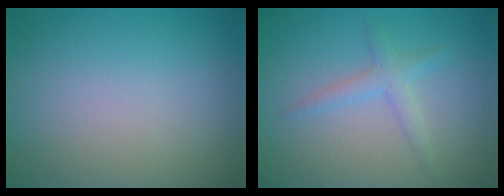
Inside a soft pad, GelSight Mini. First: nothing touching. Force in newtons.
{"total": 1.9, "press": 1.9, "slide": 0.1}